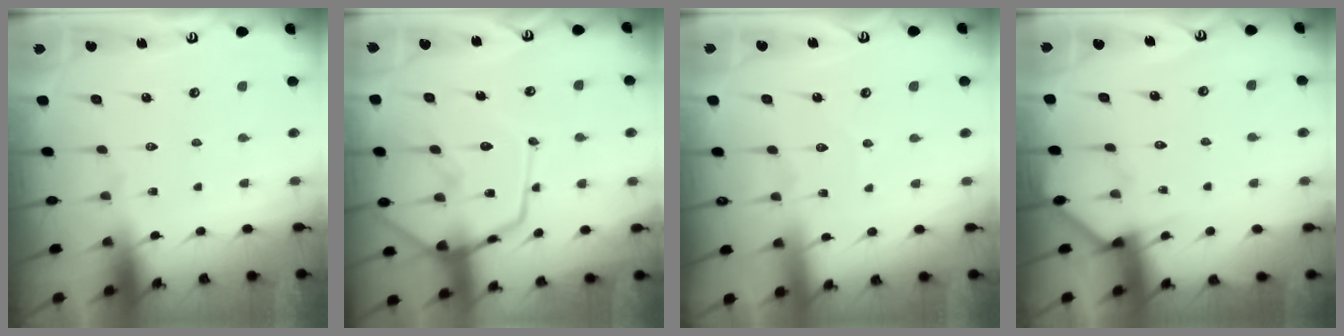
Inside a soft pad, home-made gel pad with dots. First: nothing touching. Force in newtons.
{"total": 18.9, "press": 18.9, "slide": 1.7}
{"total": 3.7, "press": 3.7, "slide": 0.3}
{"total": 4.2, "press": 4.2, "slide": 0.3}